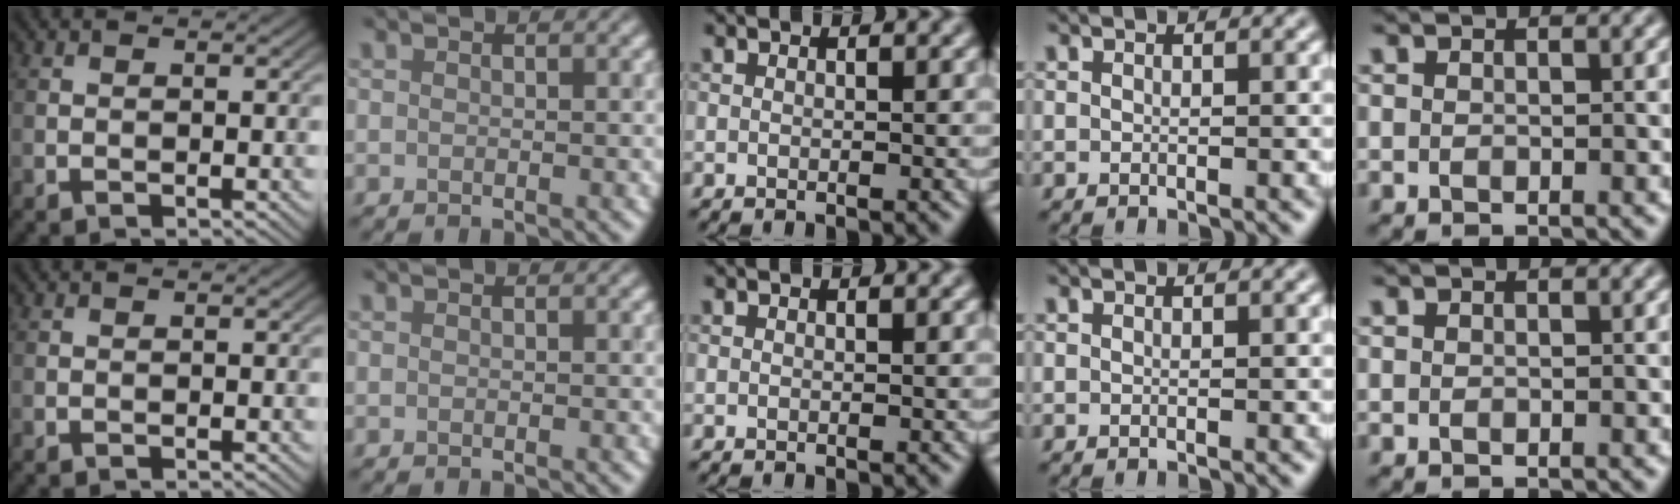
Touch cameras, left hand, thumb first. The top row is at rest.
{}